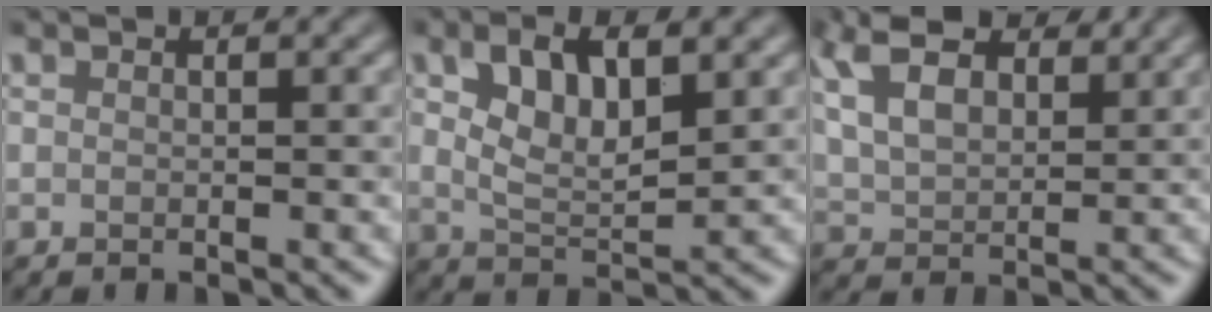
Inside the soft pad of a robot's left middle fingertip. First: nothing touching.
{"total": 5.4, "force": [2.0, 2.4, 4.4], "torque": [-0.090, 0.001, 0.037]}
{"total": 9.1, "force": [4.9, 5.0, 5.8], "torque": [-0.145, 0.031, 0.083]}